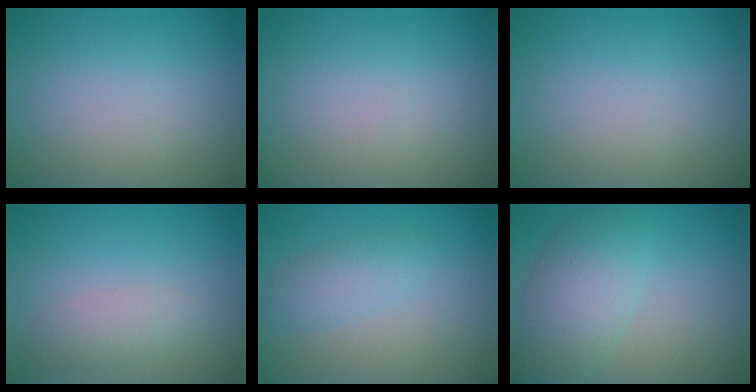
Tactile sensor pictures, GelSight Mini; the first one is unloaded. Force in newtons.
{"total": 0.0}
{"total": 0.0}
{"total": 2.0, "press": 2.0, "slide": 0.1}
{"total": 2.0, "press": 2.0, "slide": 0.1}
{"total": 5.7, "press": 5.7, "slide": 0.2}